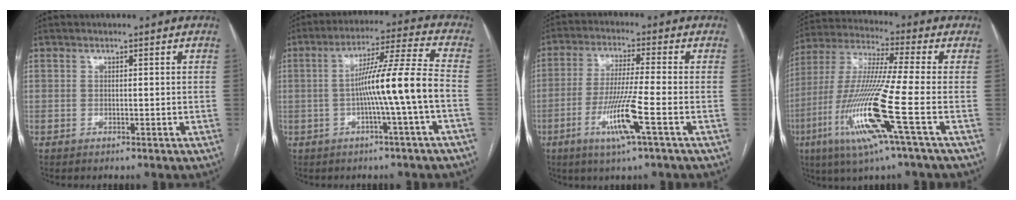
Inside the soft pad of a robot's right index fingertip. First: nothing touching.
{"total": 10.9, "force": [-2.2, -1.6, 10.6], "torque": [-0.178, 0.015, -0.037]}
{"total": 9.2, "force": [-3.6, -0.9, 8.4], "torque": [-0.165, -0.016, -0.070]}
{"total": 16.4, "force": [-5.9, -0.9, 15.2], "torque": [-0.322, -0.022, -0.118]}